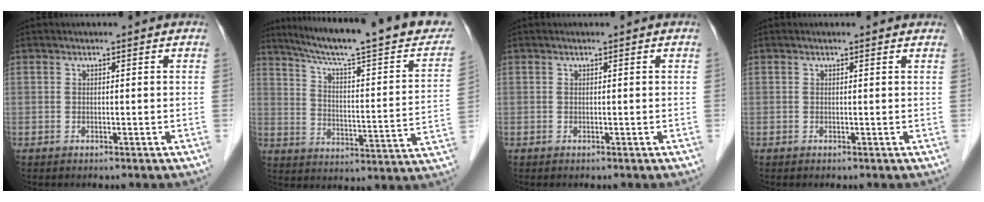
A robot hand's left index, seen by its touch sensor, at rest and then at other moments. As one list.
[{"total": 25.0, "force": [20.8, 2.1, 13.7], "torque": [-0.199, -0.023, 0.274]}, {"total": 0.0}, {"total": 1.4, "force": [1.3, 0.5, 0.4], "torque": [-0.015, 0.007, 0.004]}]